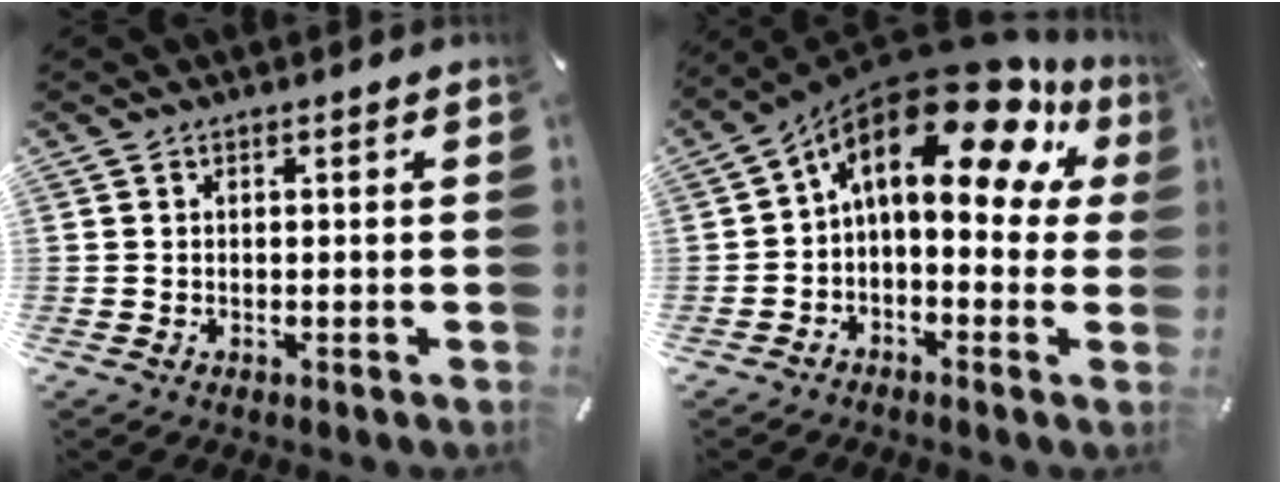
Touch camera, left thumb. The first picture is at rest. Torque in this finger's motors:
{"motor_torque": [1.05, 1.17, 2.76, -0.01, 0.62]}